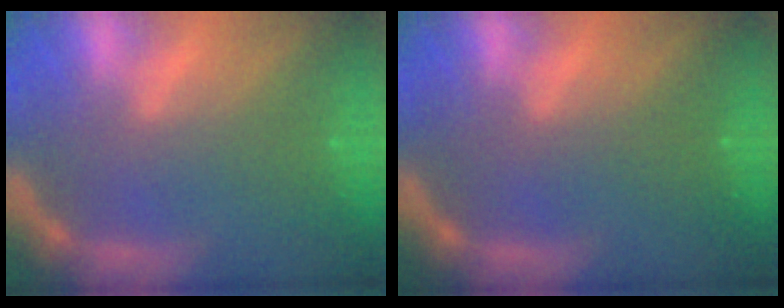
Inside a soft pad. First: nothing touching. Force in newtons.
{"total": 0.0}